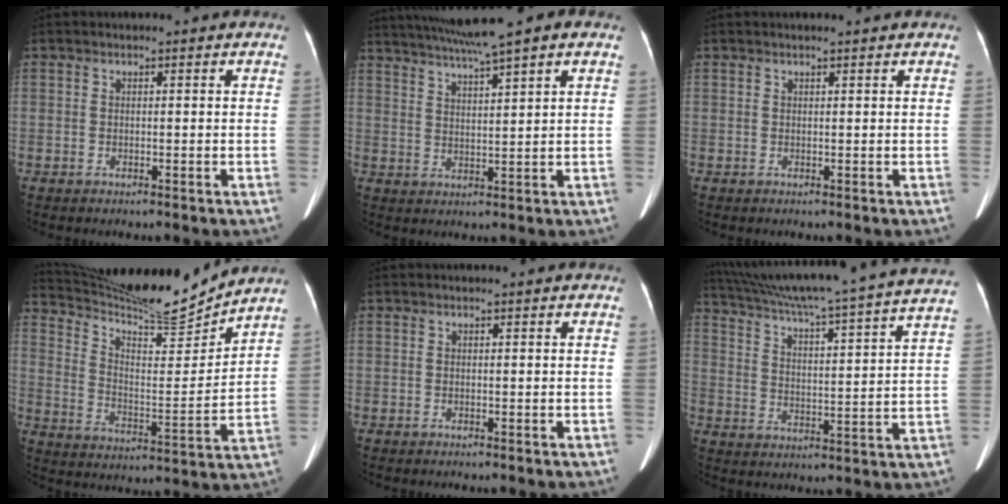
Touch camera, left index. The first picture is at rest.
{"total": 11.0, "force": [8.5, -0.1, 7.0], "torque": [-0.123, 0.034, 0.126]}
{"total": 1.7, "force": [1.5, -0.1, 0.7], "torque": [-0.011, 0.013, 0.019]}
{"total": 17.0, "force": [16.3, -0.3, 4.8], "torque": [-0.094, -0.033, 0.260]}
{"total": 0.0}
{"total": 28.2, "force": [25.1, -1.1, 12.9], "torque": [-0.217, -0.042, 0.333]}